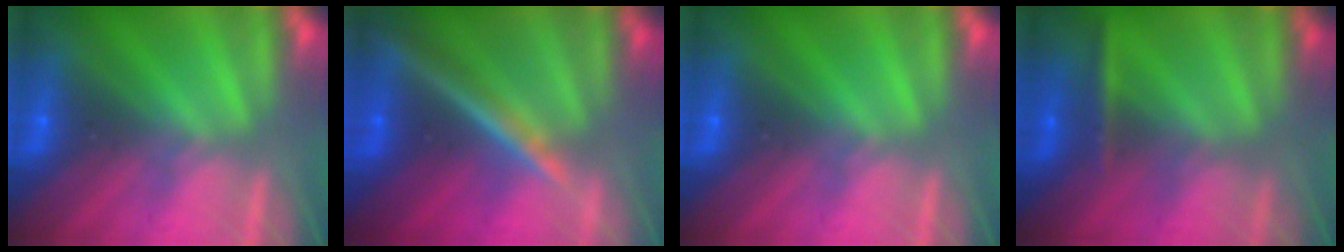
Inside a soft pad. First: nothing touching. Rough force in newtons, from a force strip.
{"total": 4.5}
{"total": 0.0}
{"total": 2.4}